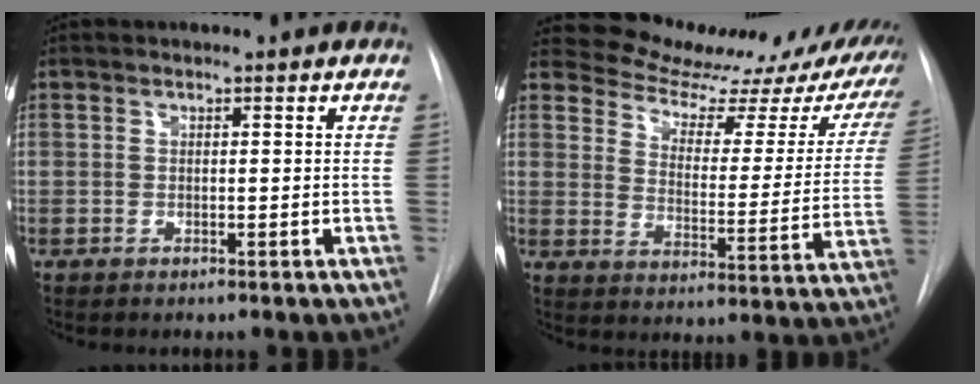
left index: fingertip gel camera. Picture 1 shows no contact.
{"total": 21.0, "force": [19.3, 5.4, 6.3], "torque": [-0.068, -0.050, 0.234]}